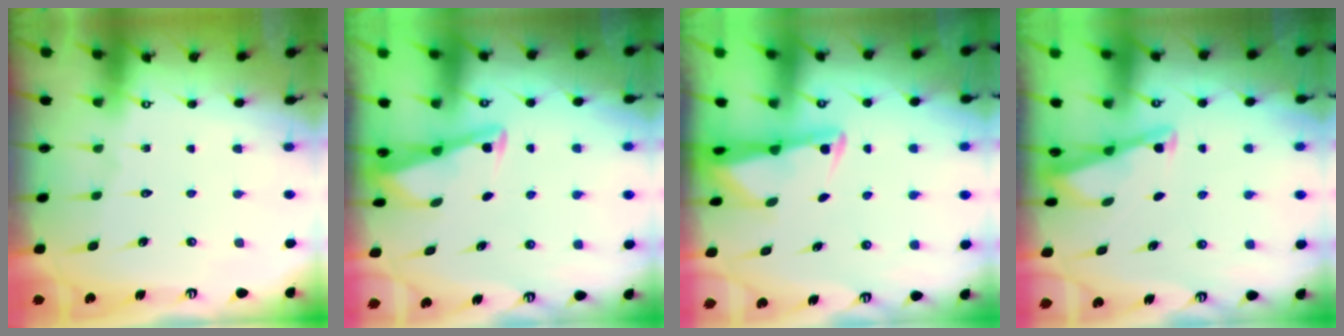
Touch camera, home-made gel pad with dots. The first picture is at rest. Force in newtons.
{"total": 3.1, "press": 3.1, "slide": 0.3}
{"total": 2.4, "press": 2.3, "slide": 0.5}
{"total": 2.8, "press": 2.8, "slide": 0.3}